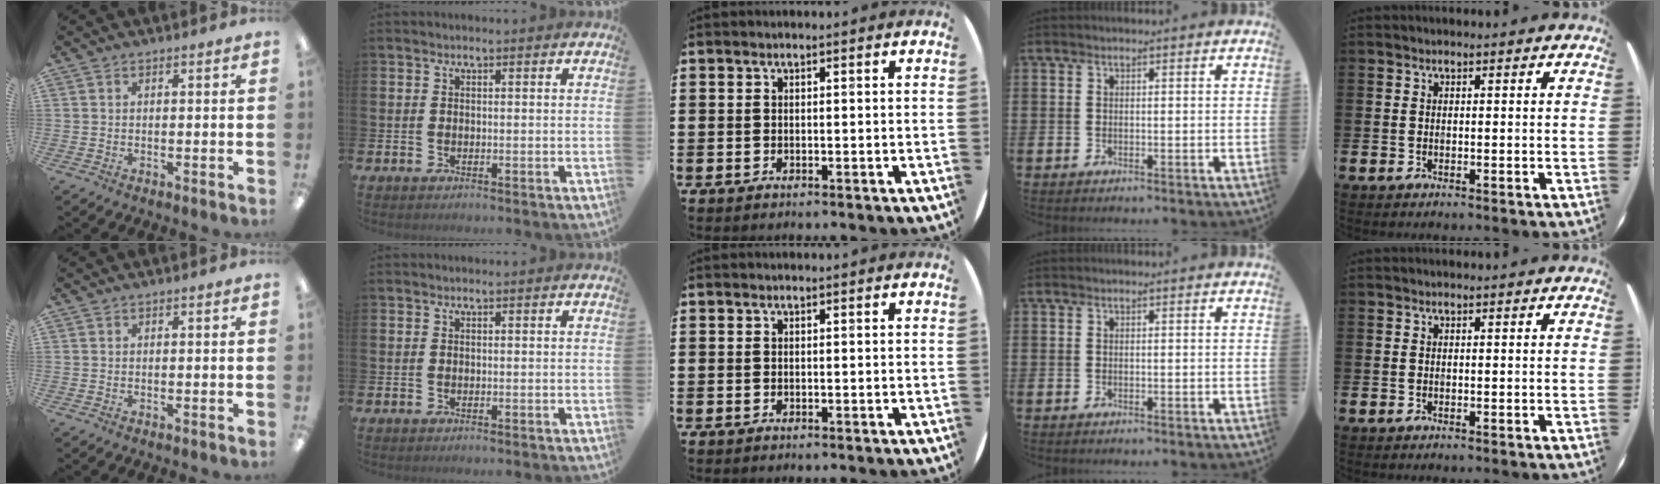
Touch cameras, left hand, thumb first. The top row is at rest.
{}